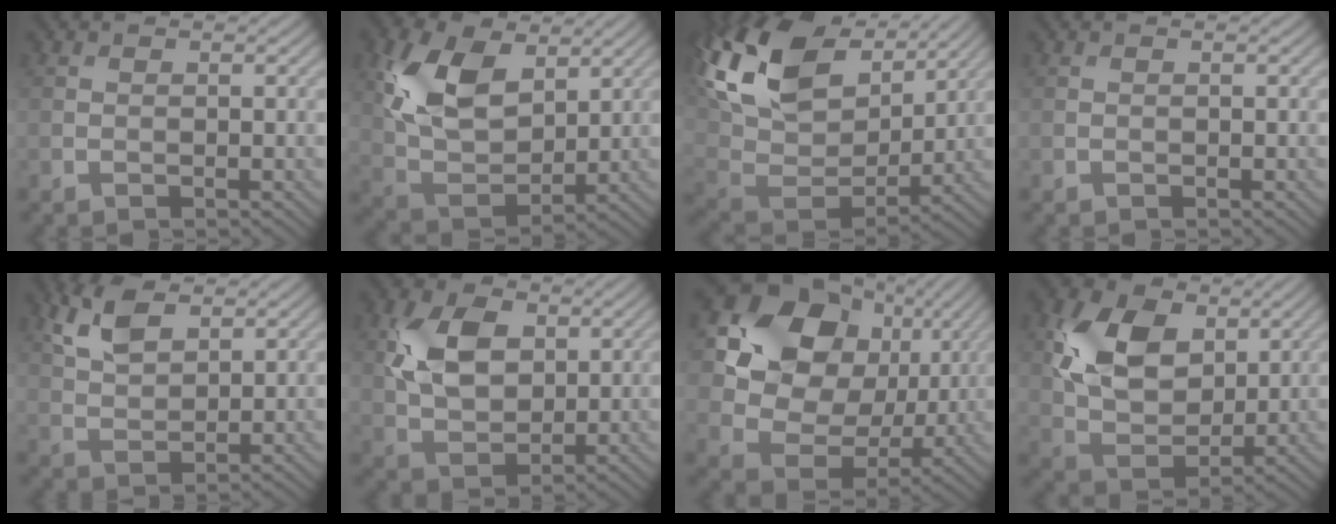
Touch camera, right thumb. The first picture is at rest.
{"total": 11.9, "force": [4.6, 7.0, 8.3], "torque": [-0.195, 0.008, 0.090]}
{"total": 18.9, "force": [9.9, 10.8, 11.9], "torque": [-0.290, 0.042, 0.183]}
{"total": 0.0}
{"total": 6.0, "force": [3.5, 2.8, 4.0], "torque": [-0.099, 0.005, 0.074]}
{"total": 9.2, "force": [2.5, 6.0, 6.5], "torque": [-0.151, 0.008, 0.047]}
{"total": 15.7, "force": [5.3, 12.4, 8.2], "torque": [-0.189, 0.018, 0.098]}
{"total": 11.6, "force": [3.8, 7.7, 7.8], "torque": [-0.179, 0.006, 0.069]}